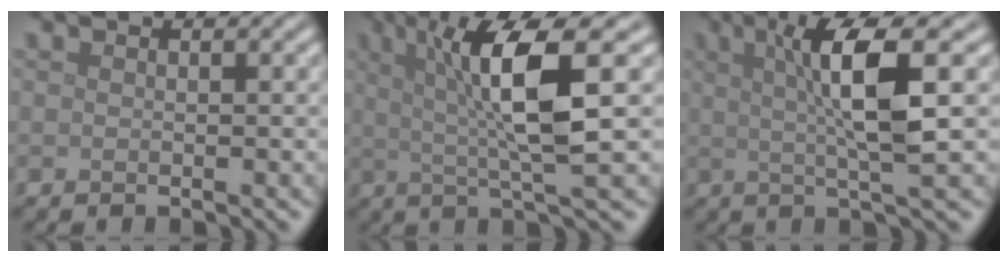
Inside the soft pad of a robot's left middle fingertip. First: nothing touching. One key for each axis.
{"total": 7.9, "fx": 1.6, "fy": 1.3, "fz": 7.6, "tx": -0.126, "ty": 0.005, "tz": 0.028}
{"total": 6.8, "fx": 1.5, "fy": 1.0, "fz": 6.6, "tx": -0.108, "ty": 0.009, "tz": 0.025}